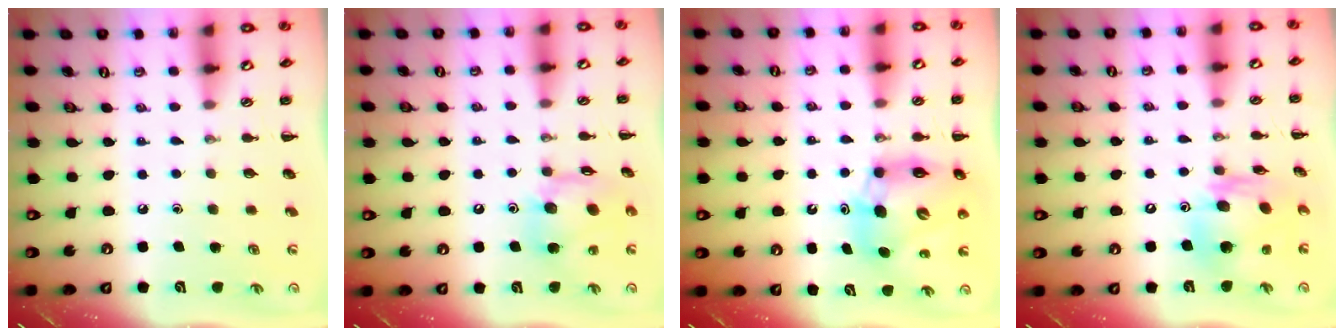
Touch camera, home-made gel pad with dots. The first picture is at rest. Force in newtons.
{"total": 14.7, "press": 14.4, "slide": 3.3}
{"total": 11.9, "press": 11.4, "slide": 3.5}
{"total": 13.1, "press": 12.5, "slide": 3.8}